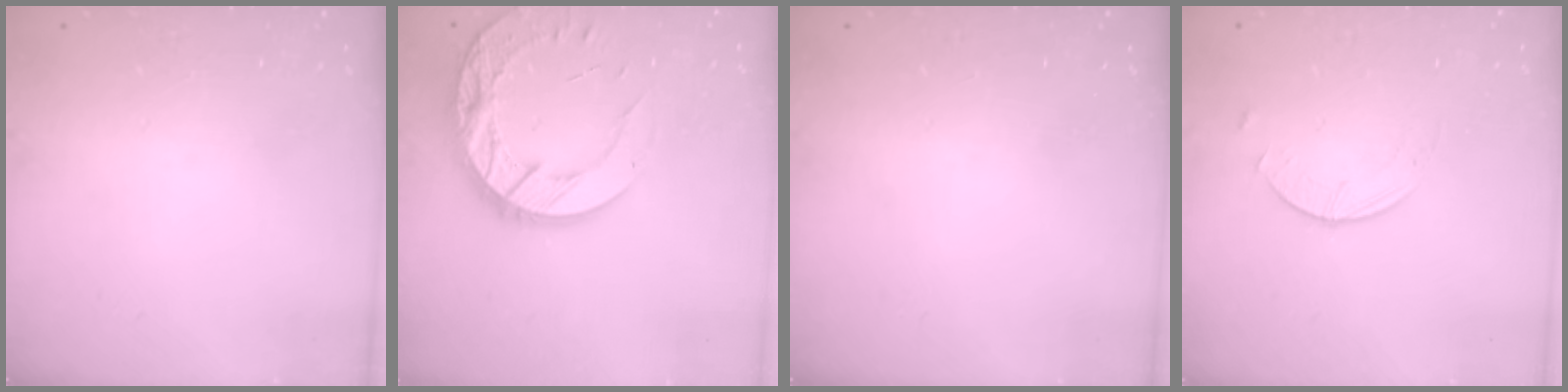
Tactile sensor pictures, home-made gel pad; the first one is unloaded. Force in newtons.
{"total": 20.4, "press": 20.3, "slide": 1.7}
{"total": 0.0}
{"total": 0.9, "press": 0.9, "slide": 0.2}